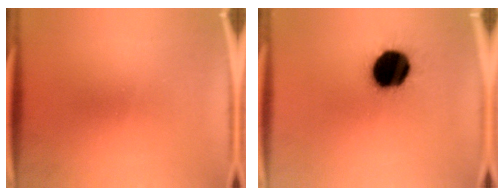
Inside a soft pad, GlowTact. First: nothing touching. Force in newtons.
{"total": 18.0}